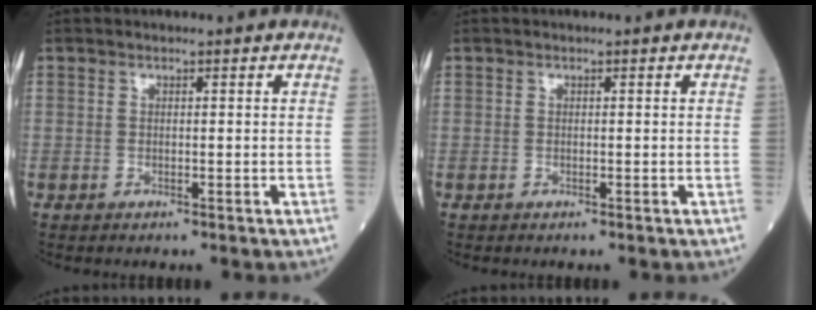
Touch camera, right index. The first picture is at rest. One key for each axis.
{"total": 0.0}